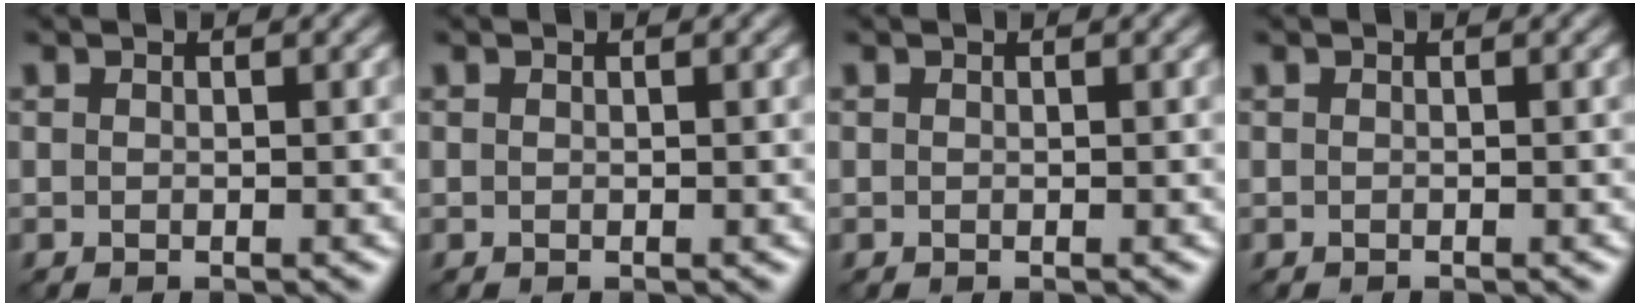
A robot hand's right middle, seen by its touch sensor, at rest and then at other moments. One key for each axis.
{"total": 0.0}
{"total": 0.0}
{"total": 0.0}